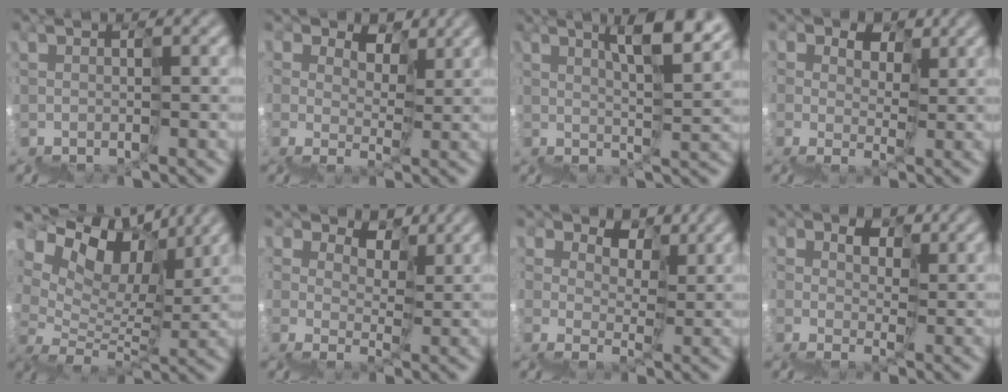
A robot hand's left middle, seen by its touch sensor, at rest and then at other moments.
{"total": 4.6, "force": [3.2, 3.1, 0.9], "torque": [0.000, 0.019, 0.066]}
{"total": 8.3, "force": [5.4, 2.4, 5.8], "torque": [-0.064, 0.035, 0.085]}
{"total": 5.4, "force": [2.8, 4.1, 2.1], "torque": [-0.020, 0.012, 0.054]}
{"total": 8.1, "force": [7.1, 3.3, 2.2], "torque": [-0.049, 0.032, 0.122]}
{"total": 4.2, "force": [3.4, 2.5, 0.3], "torque": [0.010, 0.018, 0.067]}
{"total": 4.7, "force": [3.1, 3.4, 1.1], "torque": [-0.004, 0.017, 0.064]}
{"total": 4.3, "force": [2.0, 3.3, 1.9], "torque": [-0.019, 0.008, 0.034]}